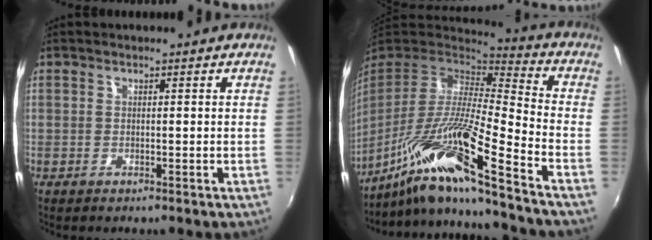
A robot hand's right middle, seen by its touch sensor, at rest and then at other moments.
{"total": 19.9, "force": [-13.5, -0.5, 14.6], "torque": [-0.241, -0.042, -0.256]}